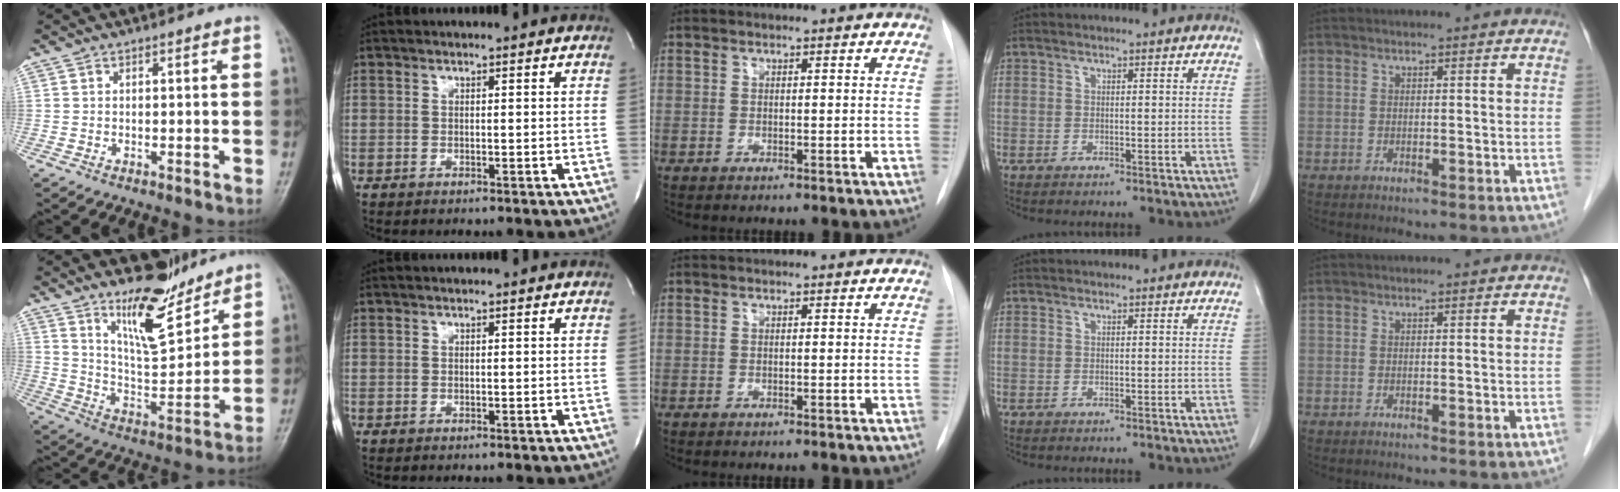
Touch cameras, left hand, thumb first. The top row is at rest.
{"thumb": {"total": 12.4, "force": [9.5, 4.0, 6.8], "torque": [-0.090, -0.082, 0.175]}}